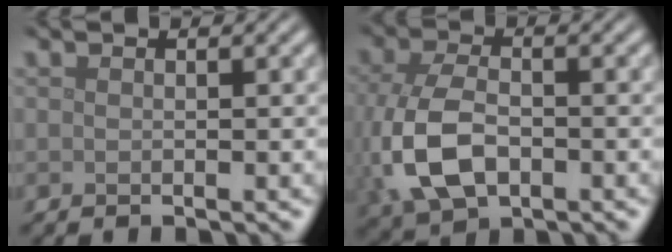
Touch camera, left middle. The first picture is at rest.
{"total": 7.5, "force": [-1.6, 4.7, 5.6], "torque": [-0.143, -0.012, -0.033]}